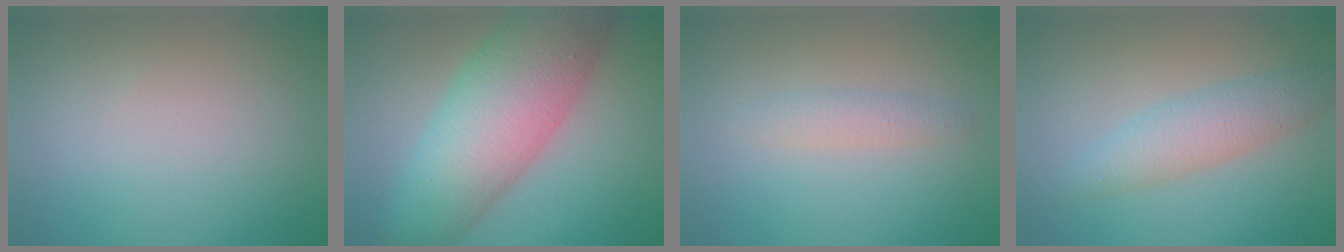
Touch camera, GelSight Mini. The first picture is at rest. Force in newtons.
{"total": 11.3, "press": 11.2, "slide": 0.4}
{"total": 1.5, "press": 1.5, "slide": 0.0}
{"total": 3.7, "press": 3.7, "slide": 0.1}